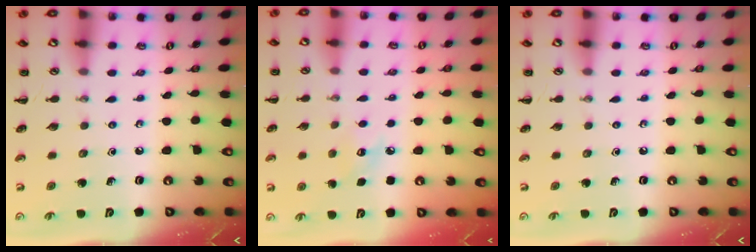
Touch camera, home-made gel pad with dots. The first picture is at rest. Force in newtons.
{"total": 6.9, "press": 6.6, "slide": 2.0}
{"total": 0.0}